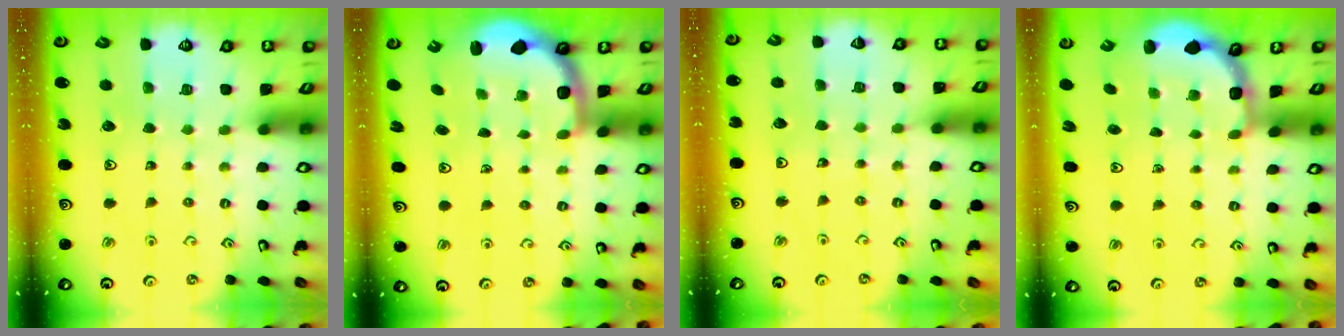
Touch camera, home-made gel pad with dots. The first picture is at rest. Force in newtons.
{"total": 2.2, "press": 1.7, "slide": 1.4}
{"total": 3.1, "press": 3.1, "slide": 0.6}
{"total": 2.7, "press": 2.3, "slide": 1.4}